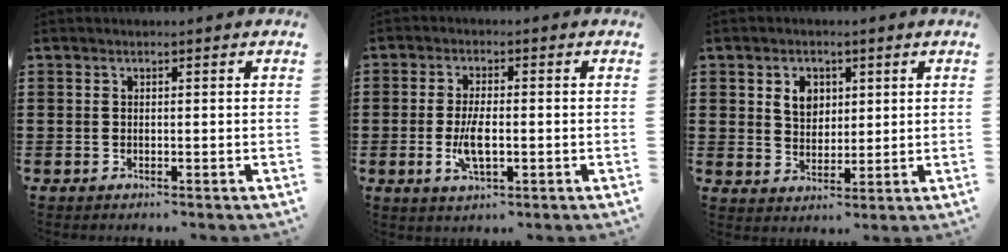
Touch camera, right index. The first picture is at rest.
{"total": 5.2, "force": [-1.0, 1.9, 4.7], "torque": [-0.102, -0.003, -0.022]}
{"total": 4.4, "force": [1.7, 3.4, 2.2], "torque": [-0.056, 0.012, 0.029]}